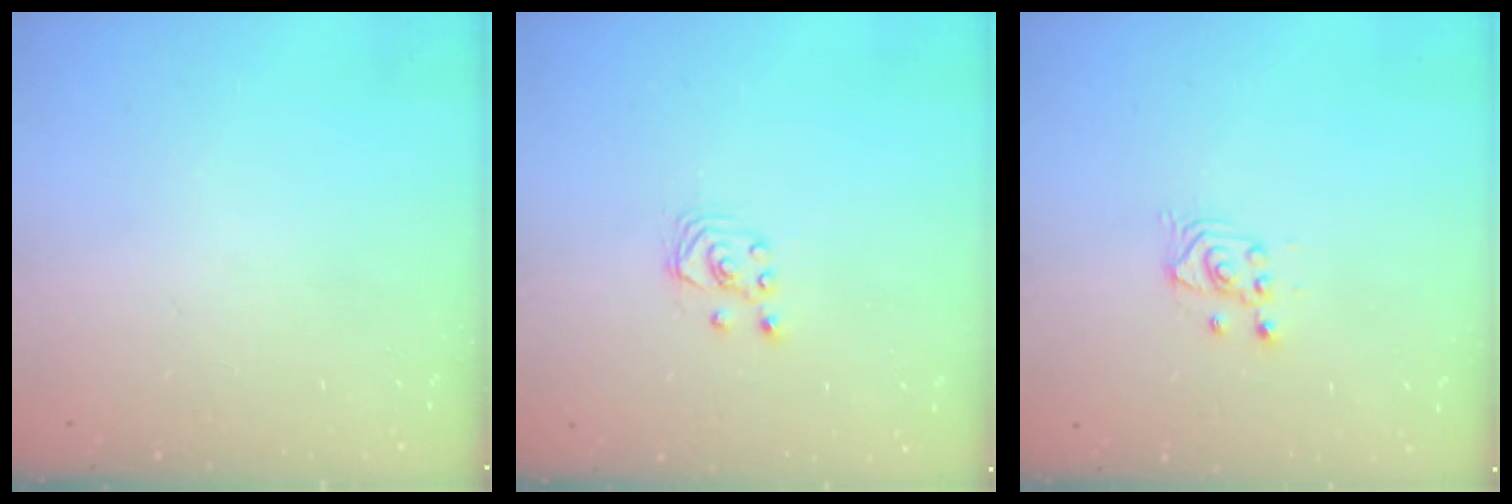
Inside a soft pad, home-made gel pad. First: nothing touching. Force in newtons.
{"total": 2.1, "press": 2.1, "slide": 0.3}
{"total": 2.6, "press": 2.6, "slide": 0.1}